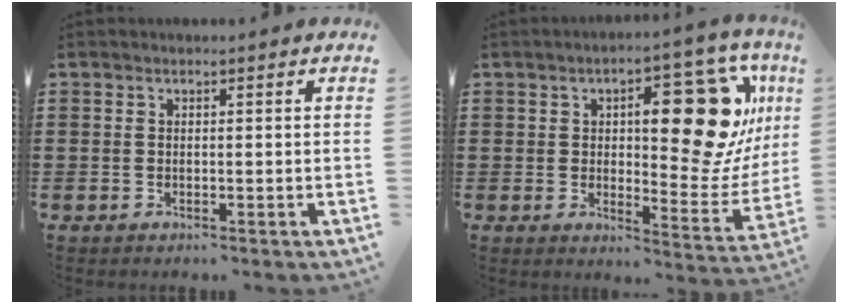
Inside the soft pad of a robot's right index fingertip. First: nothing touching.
{"total": 16.4, "force": [5.7, 6.5, 13.9], "torque": [-0.180, -0.020, 0.088]}